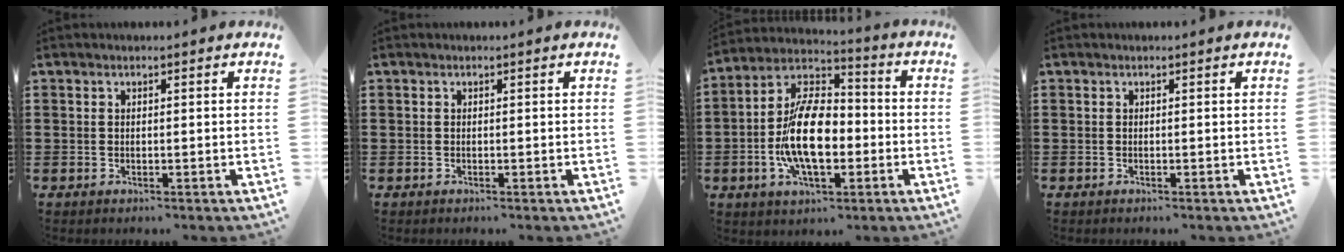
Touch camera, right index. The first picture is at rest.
{"total": 0.0}
{"total": 13.6, "force": [-2.9, 7.1, 11.2], "torque": [-0.243, -0.002, -0.057]}
{"total": 0.0}